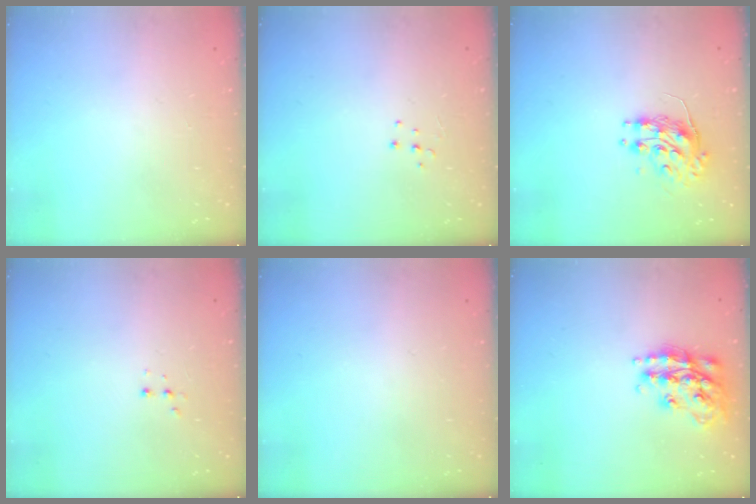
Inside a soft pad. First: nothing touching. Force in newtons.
{"total": 4.3, "press": 4.3, "slide": 0.3}
{"total": 8.7, "press": 8.7, "slide": 0.8}
{"total": 3.3, "press": 3.2, "slide": 0.7}
{"total": 0.0}
{"total": 18.8, "press": 18.7, "slide": 1.2}